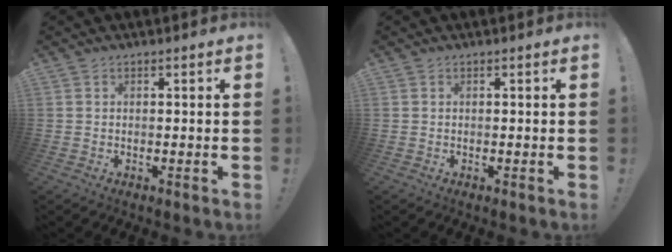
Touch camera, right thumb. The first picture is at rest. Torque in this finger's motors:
{"motor_torque": [0.00, 0.00, 0.09, -0.05, 0.01]}